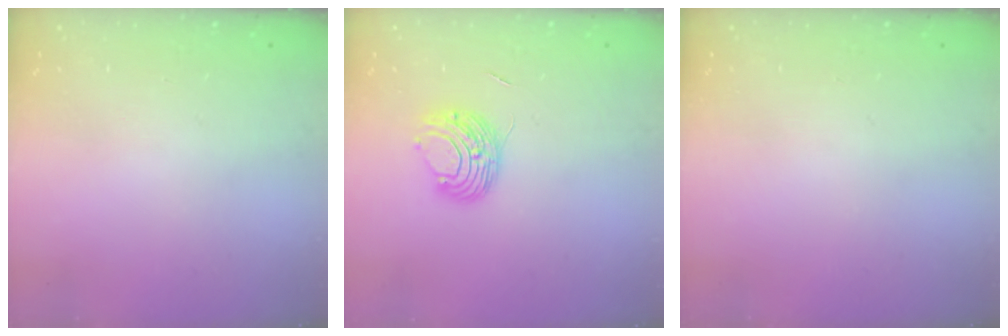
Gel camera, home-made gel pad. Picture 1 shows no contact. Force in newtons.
{"total": 8.7, "press": 8.6, "slide": 0.8}
{"total": 0.0}